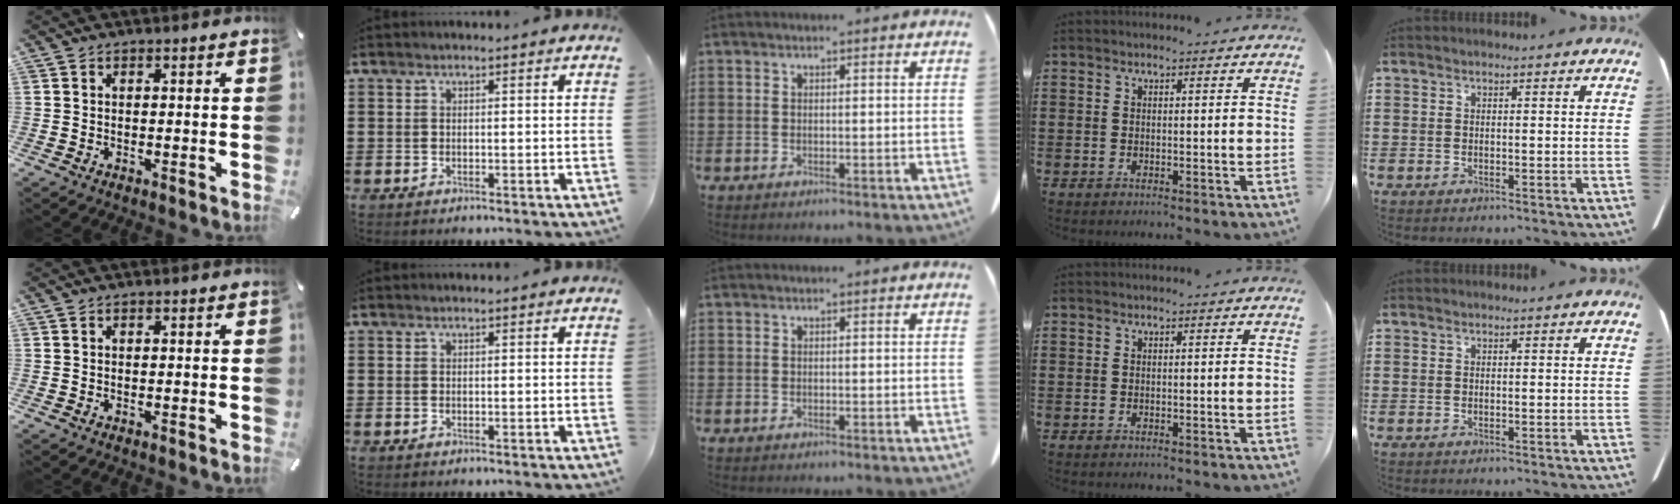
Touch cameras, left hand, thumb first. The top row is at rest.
{}